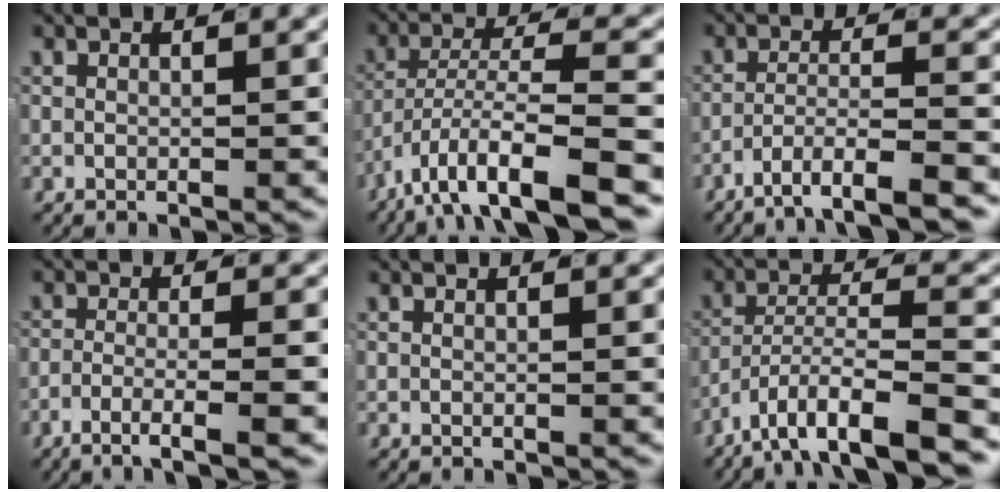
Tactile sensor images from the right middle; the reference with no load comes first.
{"total": 8.8, "force": [-5.4, 2.3, 6.6], "torque": [-0.100, -0.001, -0.082]}
{"total": 6.6, "force": [-5.4, 0.9, 3.7], "torque": [-0.052, -0.010, -0.083]}
{"total": 4.7, "force": [-3.5, 0.4, 3.2], "torque": [-0.058, -0.016, -0.055]}
{"total": 0.0}
{"total": 8.1, "force": [-5.5, 2.0, 5.5], "torque": [-0.081, -0.001, -0.086]}